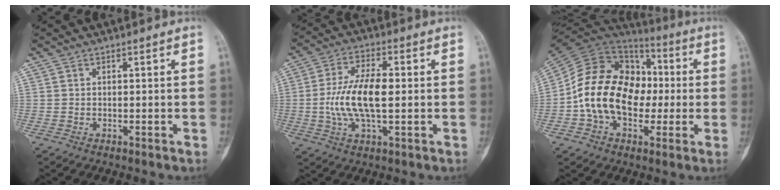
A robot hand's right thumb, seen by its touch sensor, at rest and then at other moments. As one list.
[{"total": 11.6, "force": [-0.3, 4.8, 10.5], "torque": [-0.215, 0.010, -0.006]}, {"total": 20.6, "force": [-1.3, 14.6, 14.5], "torque": [-0.239, 0.039, -0.023]}]